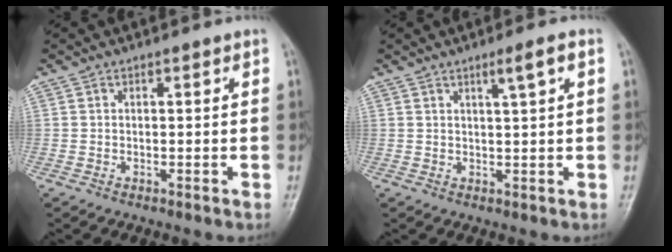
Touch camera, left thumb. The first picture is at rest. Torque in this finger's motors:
{"motor_torque": [0.47, 0.40, 0.47, -0.23, 0.02]}